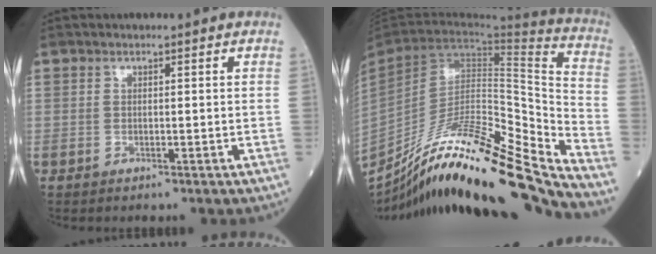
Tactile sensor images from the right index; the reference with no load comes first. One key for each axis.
{"total": 28.1, "fx": -24.2, "fy": -0.2, "fz": 14.2, "tx": -0.191, "ty": -0.031, "tz": -0.394}